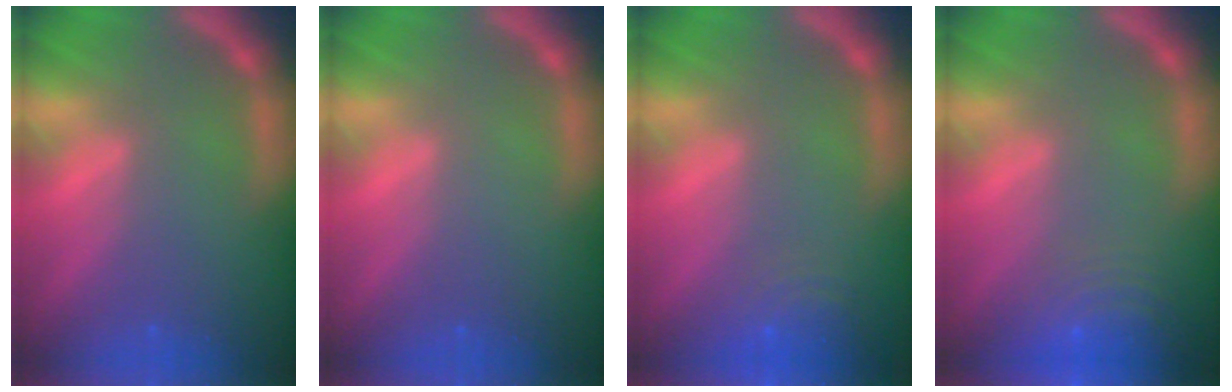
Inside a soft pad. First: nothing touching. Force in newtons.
{"total": 0.0}
{"total": 4.5}
{"total": 9.1}